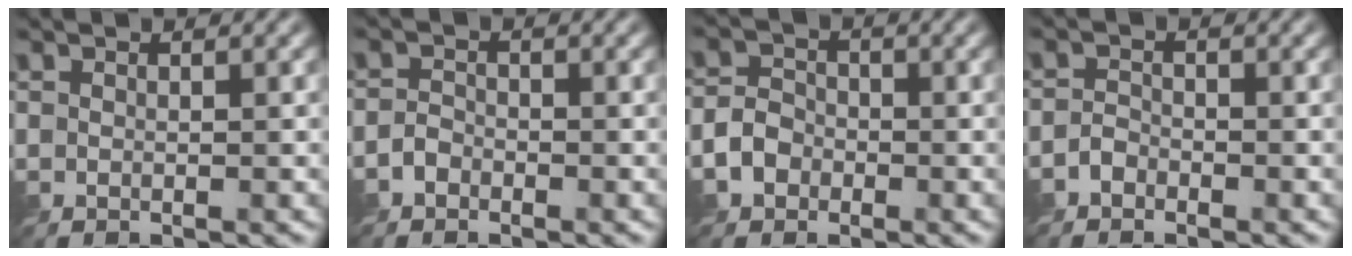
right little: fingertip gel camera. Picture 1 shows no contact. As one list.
[{"total": 1.3, "force": [-1.0, 0.8, 0.4], "torque": [-0.005, 0.004, -0.024]}, {"total": 2.7, "force": [-1.2, 2.2, 1.1], "torque": [-0.018, 0.003, -0.027]}, {"total": 1.3, "force": [-1.1, 0.7, 0.4], "torque": [-0.005, 0.004, -0.027]}]